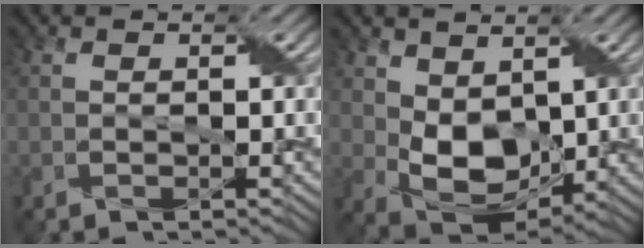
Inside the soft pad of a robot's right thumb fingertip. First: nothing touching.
{"total": 7.3, "force": [1.6, 5.0, 5.1], "torque": [-0.117, -0.014, 0.034]}